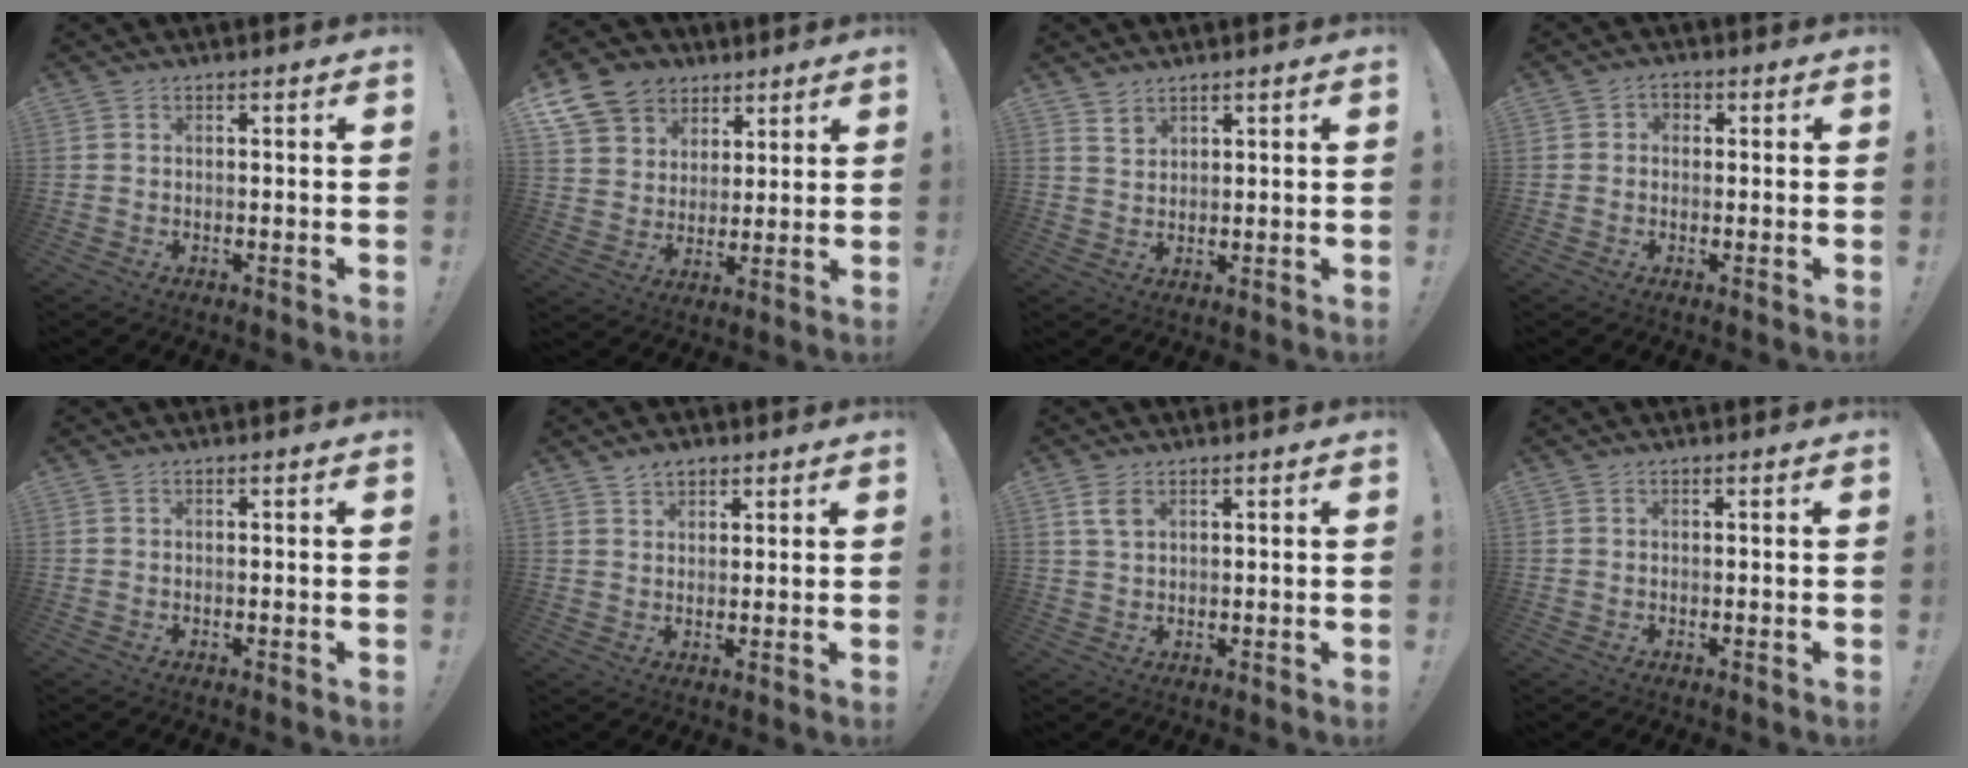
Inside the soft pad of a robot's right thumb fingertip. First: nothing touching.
{"total": 12.5, "force": [6.8, 9.7, 3.9], "torque": [-0.061, -0.042, 0.138]}
{"total": 2.7, "force": [2.5, 0.8, 0.7], "torque": [-0.001, -0.025, 0.043]}
{"total": 2.3, "force": [-0.3, 1.8, 1.4], "torque": [-0.016, 0.005, -0.008]}
{"total": 0.0}
{"total": 3.9, "force": [2.8, 2.4, 1.0], "torque": [-0.015, -0.012, 0.052]}
{"total": 4.0, "force": [2.0, 2.0, 2.8], "torque": [-0.047, -0.006, 0.036]}
{"total": 0.0}